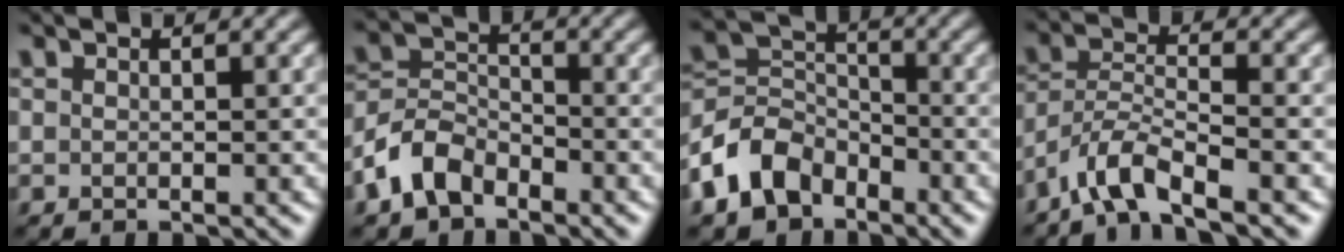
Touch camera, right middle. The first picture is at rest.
{"total": 4.7, "force": [-3.0, 2.9, 2.2], "torque": [-0.047, 0.006, -0.071]}
{"total": 6.1, "force": [-3.6, 4.2, 2.6], "torque": [-0.051, 0.002, -0.084]}
{"total": 4.4, "force": [-3.5, 0.8, 2.5], "torque": [-0.047, 0.004, -0.078]}